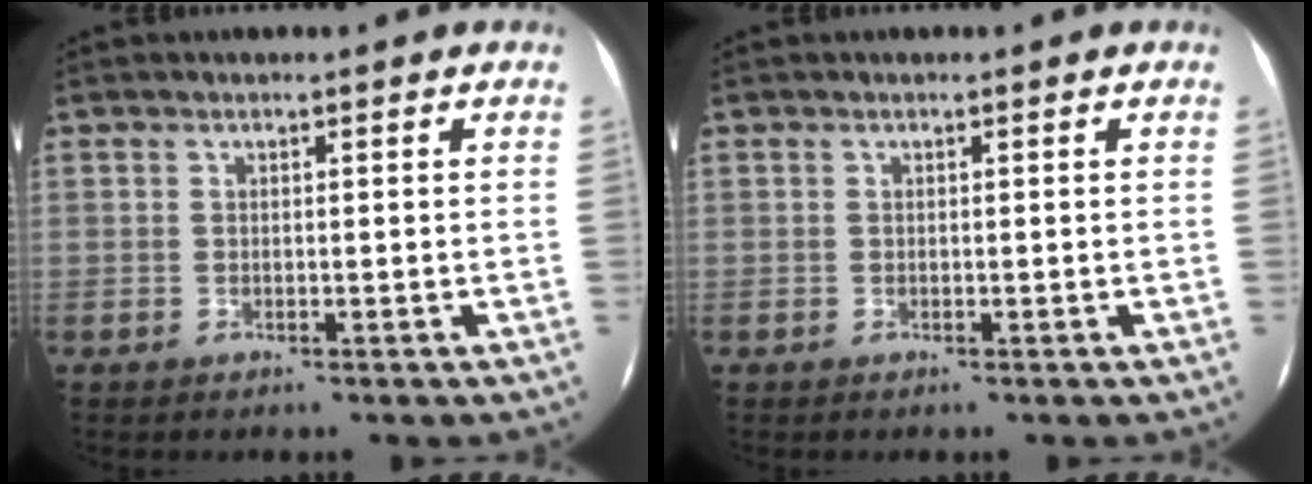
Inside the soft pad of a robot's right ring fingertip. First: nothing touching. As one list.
[{"total": 0.0}]